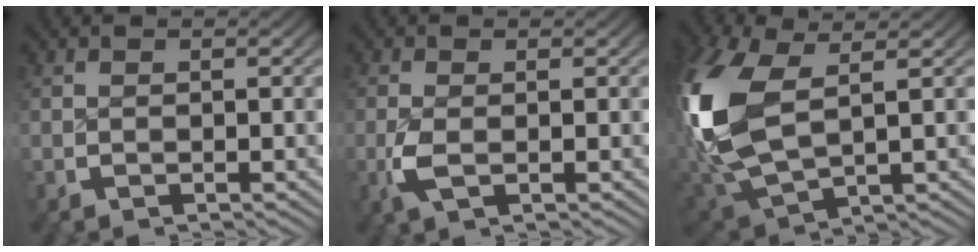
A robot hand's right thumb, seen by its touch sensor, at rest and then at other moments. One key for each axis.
{"total": 2.3, "fx": -0.2, "fy": 1.2, "fz": 1.9, "tx": -0.061, "ty": -0.008, "tz": -0.001}
{"total": 10.7, "fx": 1.0, "fy": 6.9, "fz": 8.2, "tx": -0.241, "ty": -0.035, "tz": 0.050}